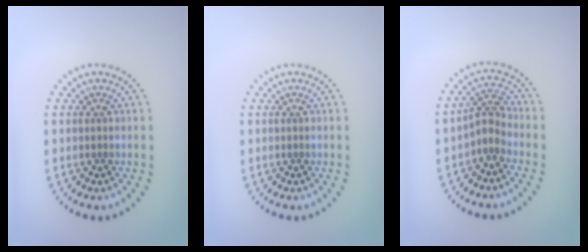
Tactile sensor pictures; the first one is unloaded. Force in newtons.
{"total": 0.0}
{"total": 2.2, "press": 1.6, "slide": 1.5}